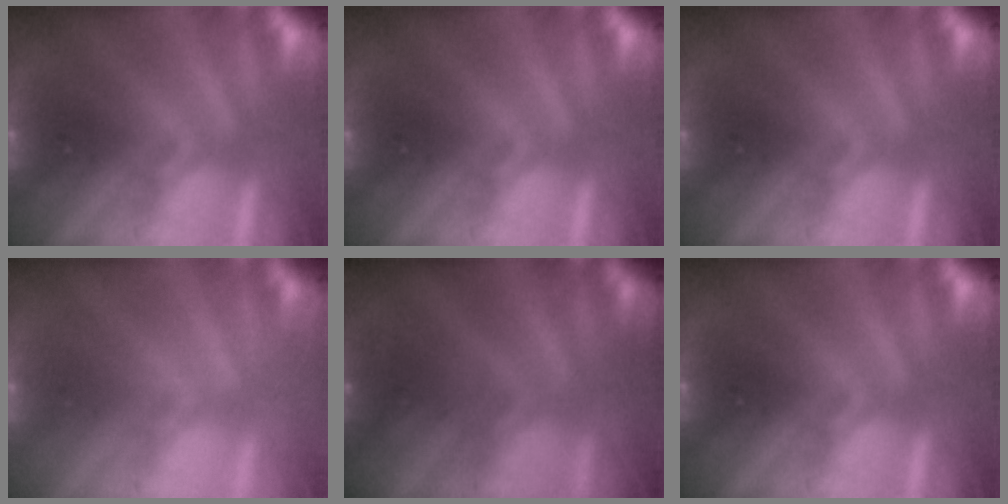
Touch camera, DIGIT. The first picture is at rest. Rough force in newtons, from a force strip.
{"total": 0.0}
{"total": 0.0}
{"total": 1.9}
{"total": 5.3}
{"total": 0.0}